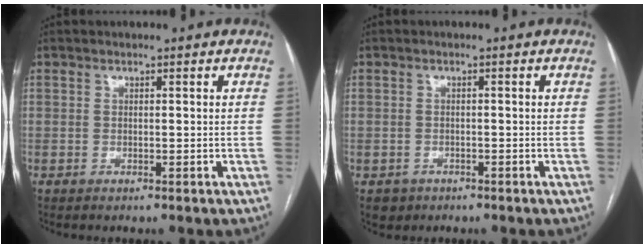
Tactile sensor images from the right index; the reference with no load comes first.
{"total": 2.3, "force": [-1.2, 1.9, 0.2], "torque": [-0.004, 0.005, -0.016]}